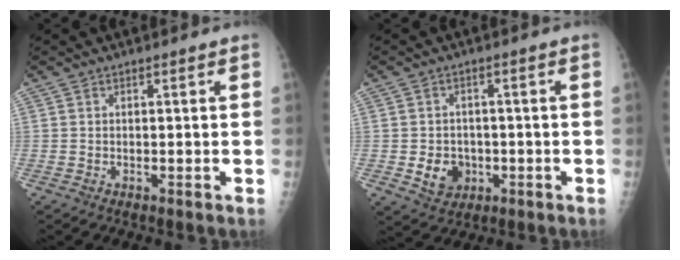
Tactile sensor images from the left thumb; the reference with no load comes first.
{"total": 5.8, "force": [-1.3, 4.9, 2.8], "torque": [-0.022, 0.006, -0.013]}